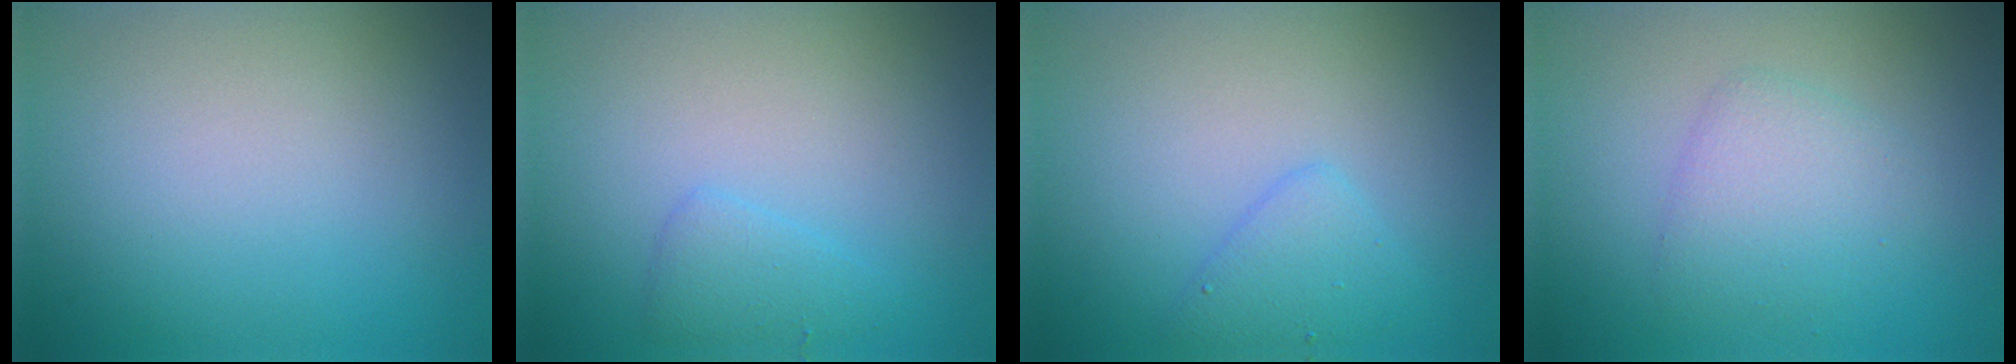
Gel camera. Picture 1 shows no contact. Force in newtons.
{"total": 1.6, "press": 1.6, "slide": 0.1}
{"total": 2.0, "press": 2.0, "slide": 0.1}
{"total": 2.8, "press": 2.8, "slide": 0.2}